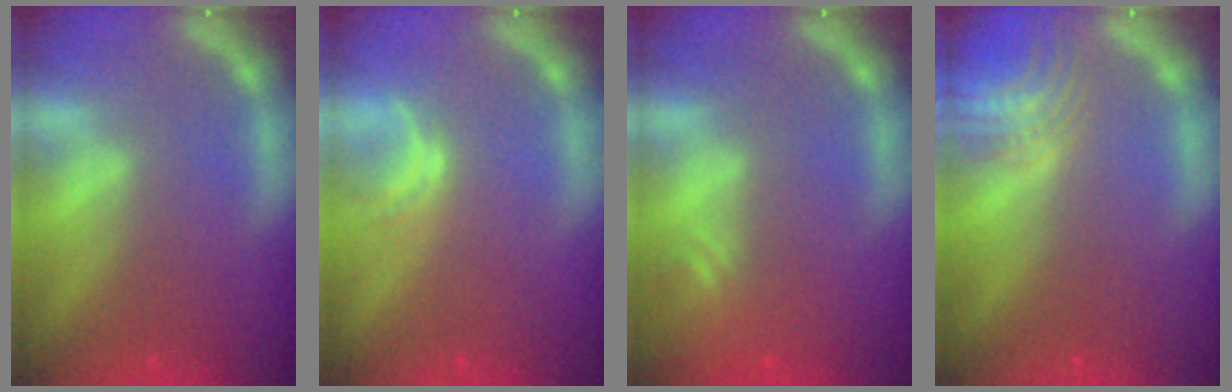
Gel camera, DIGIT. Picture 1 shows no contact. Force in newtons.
{"total": 1.5}
{"total": 2.4}
{"total": 5.0}